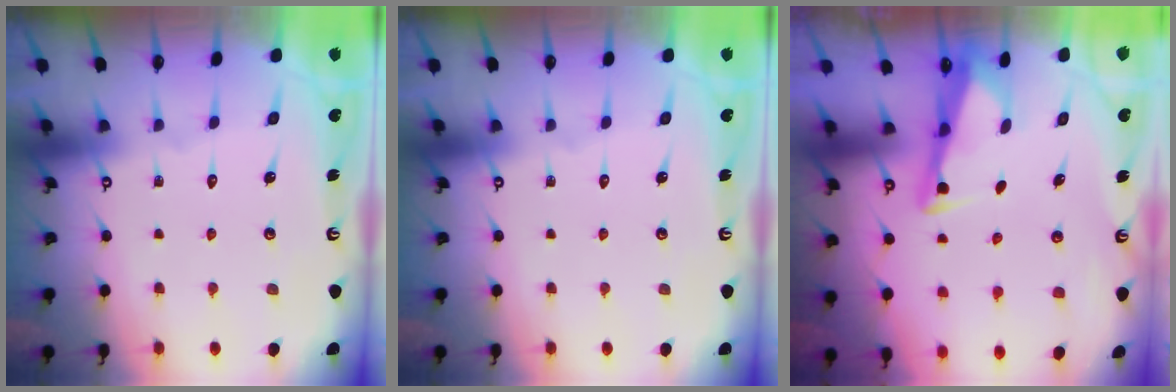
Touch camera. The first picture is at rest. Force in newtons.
{"total": 0.0}
{"total": 2.9, "press": 2.9, "slide": 0.4}